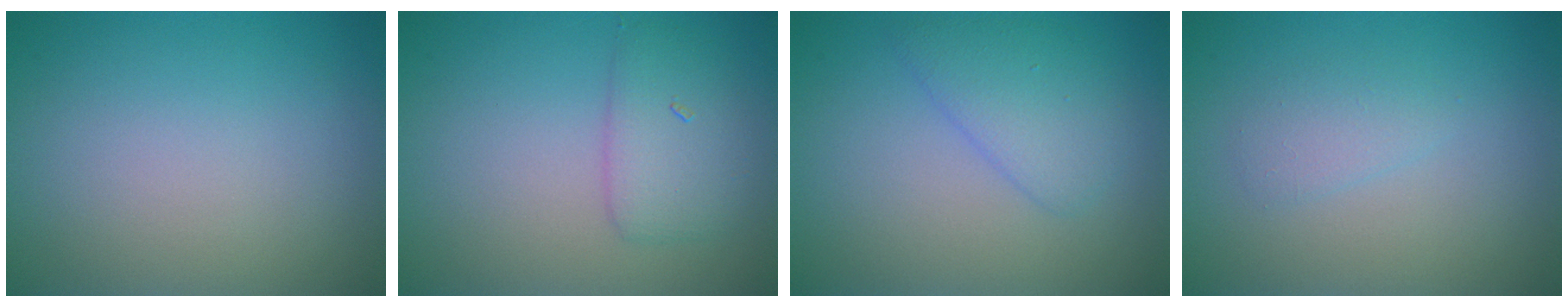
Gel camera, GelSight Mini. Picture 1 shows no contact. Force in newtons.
{"total": 2.9, "press": 2.9, "slide": 0.1}
{"total": 3.0, "press": 3.0, "slide": 0.2}
{"total": 1.4, "press": 1.4, "slide": 0.1}